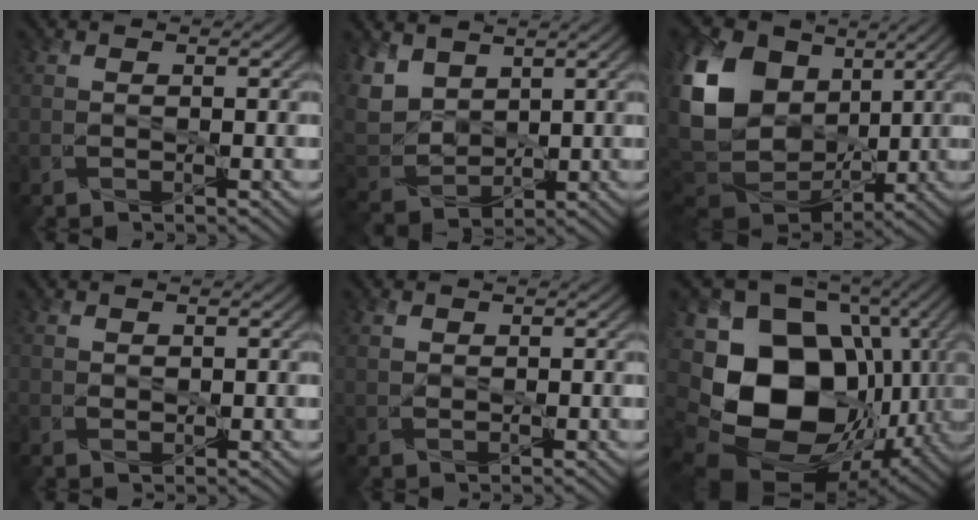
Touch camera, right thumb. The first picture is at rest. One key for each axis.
{"total": 7.0, "fx": 3.7, "fy": 4.6, "fz": 3.7, "tx": -0.120, "ty": 0.007, "tz": 0.075}
{"total": 16.6, "fx": 2.7, "fy": 12.8, "fz": 10.3, "tx": -0.259, "ty": 0.011, "tz": 0.067}
{"total": 0.8, "fx": 0.6, "fy": 0.5, "fz": 0.1, "tx": -0.007, "ty": -0.002, "tz": 0.014}
{"total": 1.1, "fx": 0.5, "fy": 0.8, "fz": 0.5, "tx": -0.013, "ty": 0.000, "tz": 0.013}
{"total": 20.0, "fx": -2.6, "fy": 15.2, "fz": 12.6, "tx": -0.269, "ty": -0.018, "tz": -0.034}